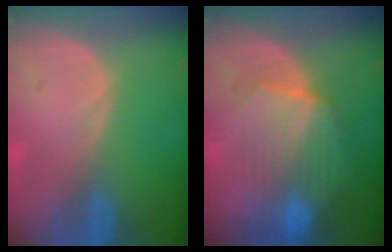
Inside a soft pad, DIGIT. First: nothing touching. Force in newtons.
{"total": 8.2, "press": 8.1, "slide": 1.3}